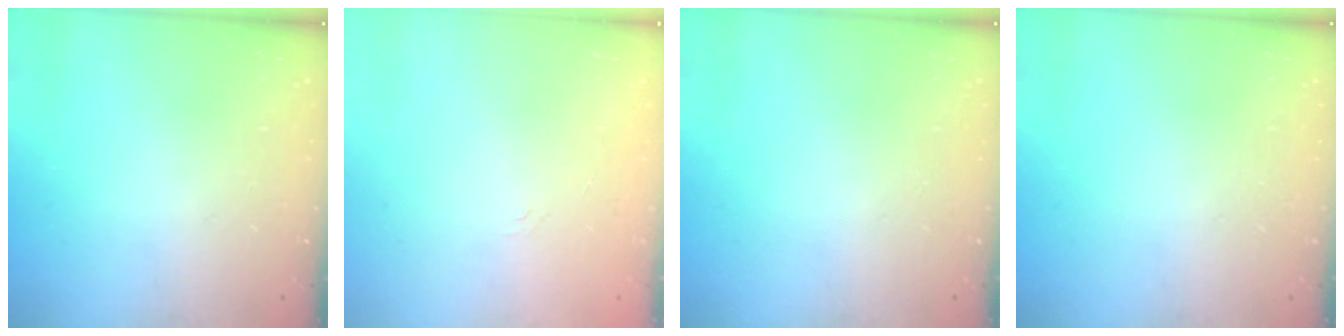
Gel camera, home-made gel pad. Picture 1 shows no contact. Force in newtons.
{"total": 2.2, "press": 2.0, "slide": 1.1}
{"total": 0.0}
{"total": 0.0}